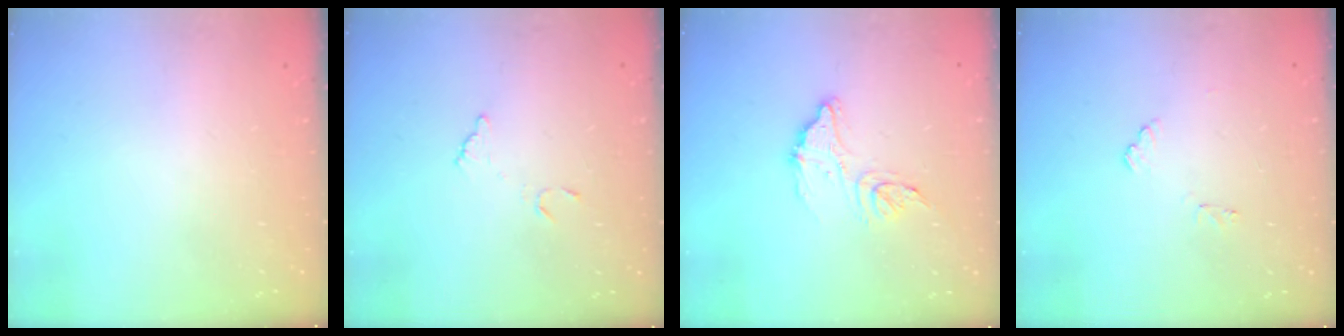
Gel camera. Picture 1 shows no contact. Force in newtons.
{"total": 5.4, "press": 5.4, "slide": 0.4}
{"total": 11.5, "press": 11.5, "slide": 0.8}
{"total": 6.9, "press": 6.9, "slide": 0.5}